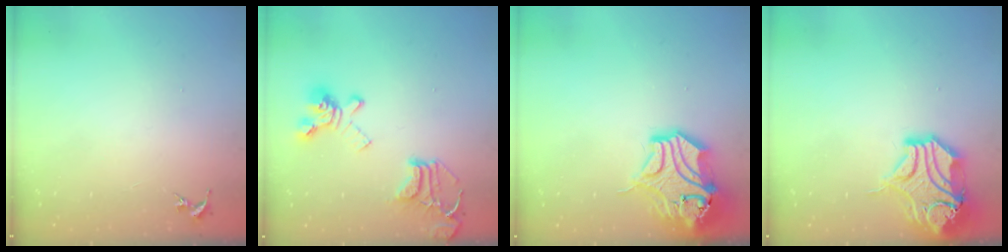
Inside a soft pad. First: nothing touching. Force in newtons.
{"total": 19.3, "press": 19.2, "slide": 1.8}
{"total": 15.8, "press": 15.7, "slide": 2.1}
{"total": 16.2, "press": 16.0, "slide": 2.3}